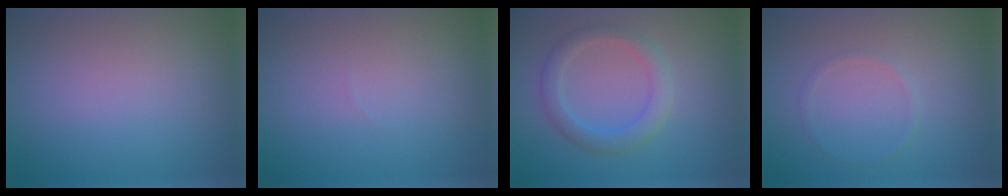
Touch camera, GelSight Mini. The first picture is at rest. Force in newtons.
{"total": 0.0}
{"total": 2.9, "press": 2.9, "slide": 0.4}
{"total": 0.7, "press": 0.7, "slide": 0.1}